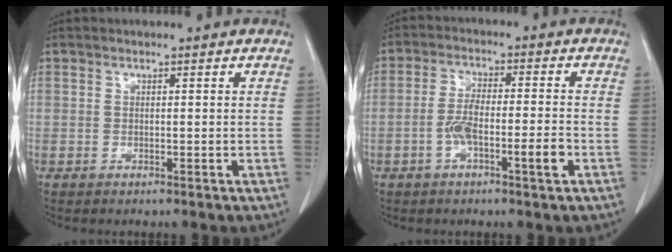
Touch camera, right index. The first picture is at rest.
{"total": 6.6, "force": [-2.4, 0.9, 6.0], "torque": [-0.115, 0.011, -0.040]}